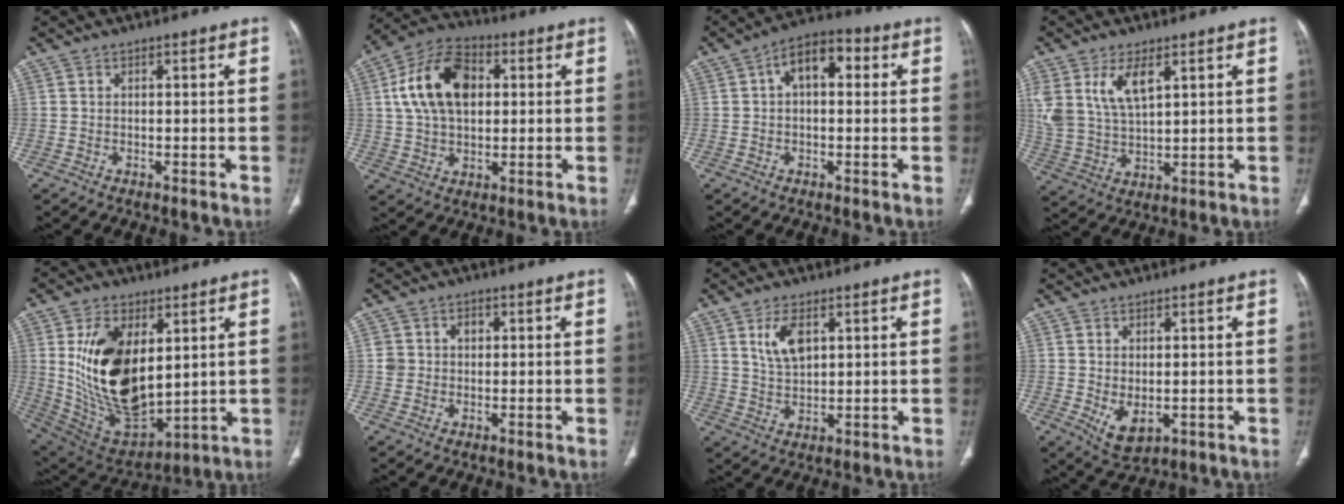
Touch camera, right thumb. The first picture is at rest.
{"total": 15.1, "force": [3.1, 9.6, 11.3], "torque": [-0.192, 0.015, 0.050]}
{"total": 8.3, "force": [1.8, 4.8, 6.6], "torque": [-0.090, 0.027, 0.020]}
{"total": 9.8, "force": [4.6, 4.7, 7.3], "torque": [-0.147, -0.015, 0.101]}
{"total": 21.6, "force": [4.2, 12.2, 17.3], "torque": [-0.301, -0.031, 0.100]}
{"total": 3.6, "force": [0.7, 3.2, 1.4], "torque": [-0.005, 0.001, 0.014]}
{"total": 6.3, "force": [2.7, 3.3, 4.7], "torque": [-0.083, -0.013, 0.059]}
{"total": 5.0, "force": [-0.7, 2.8, 4.1], "torque": [-0.066, -0.008, 0.007]}